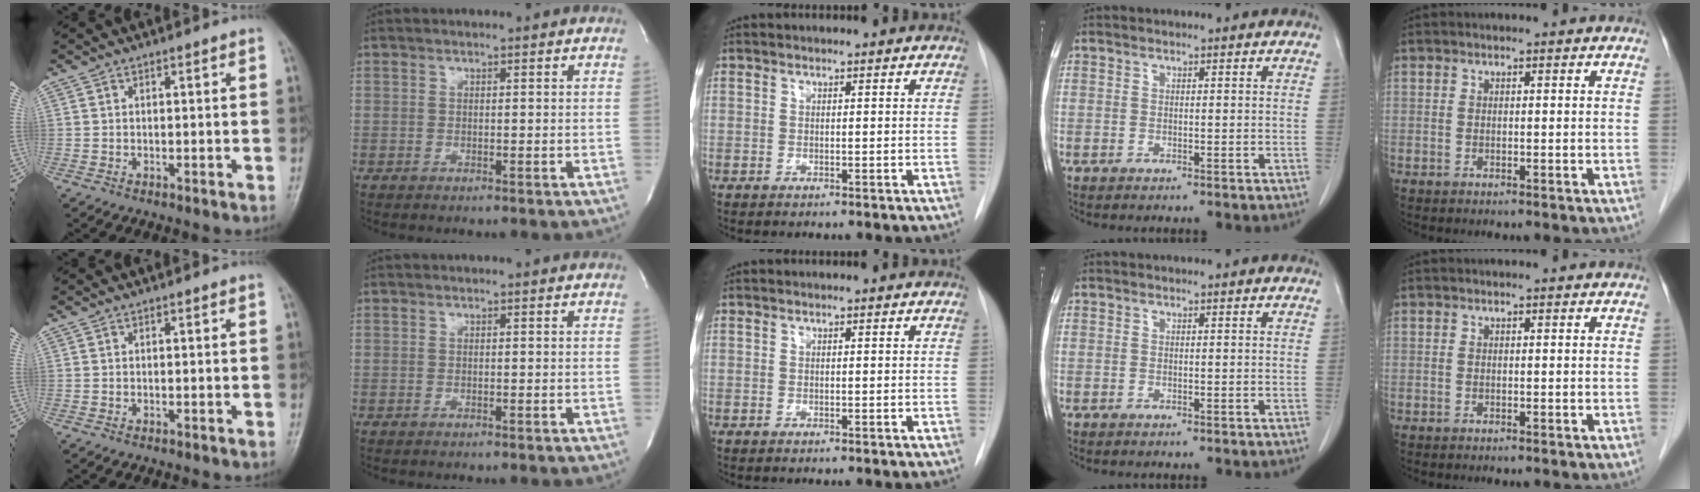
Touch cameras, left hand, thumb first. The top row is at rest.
{}